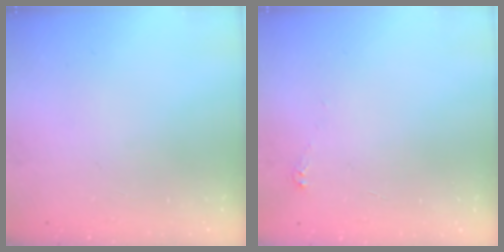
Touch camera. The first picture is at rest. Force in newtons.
{"total": 2.5, "press": 2.5, "slide": 0.3}